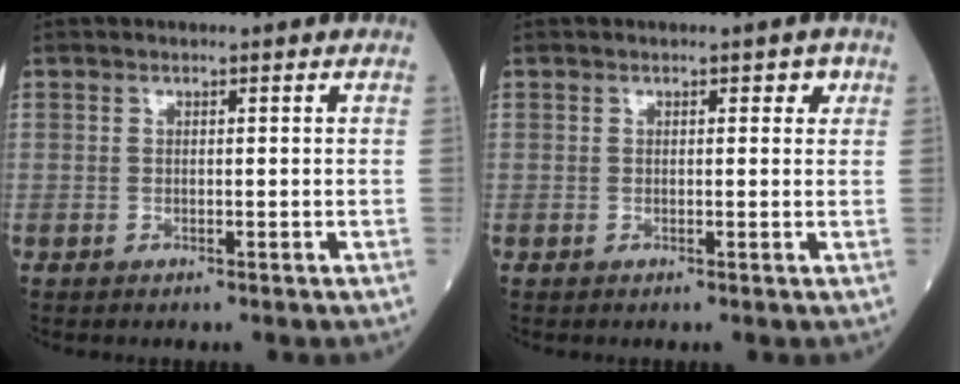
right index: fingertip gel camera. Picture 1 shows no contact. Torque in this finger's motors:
{"motor_torque": [0.01, 0.02, -0.01, 0.01]}